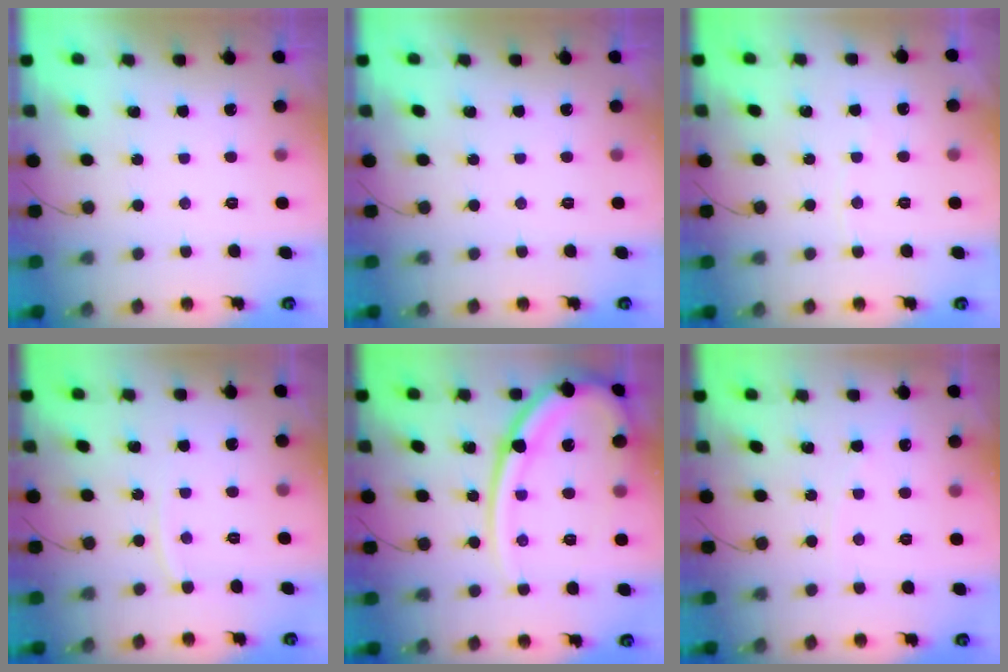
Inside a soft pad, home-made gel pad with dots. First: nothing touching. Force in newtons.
{"total": 0.0}
{"total": 2.2, "press": 2.2, "slide": 0.2}
{"total": 5.0, "press": 5.0, "slide": 0.5}
{"total": 18.4, "press": 18.3, "slide": 2.2}
{"total": 2.8, "press": 2.8, "slide": 0.3}